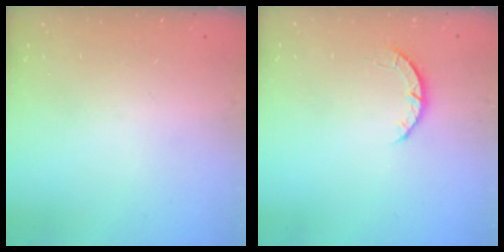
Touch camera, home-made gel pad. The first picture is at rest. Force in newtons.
{"total": 2.7, "press": 2.6, "slide": 0.4}